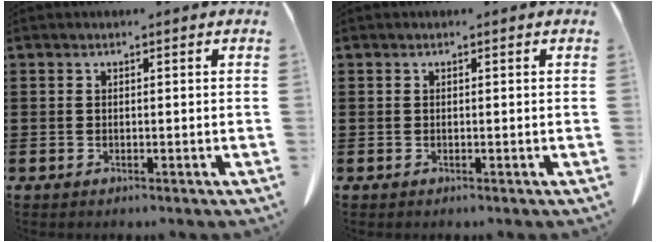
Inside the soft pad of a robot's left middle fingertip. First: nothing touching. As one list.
[{"total": 0.0}]